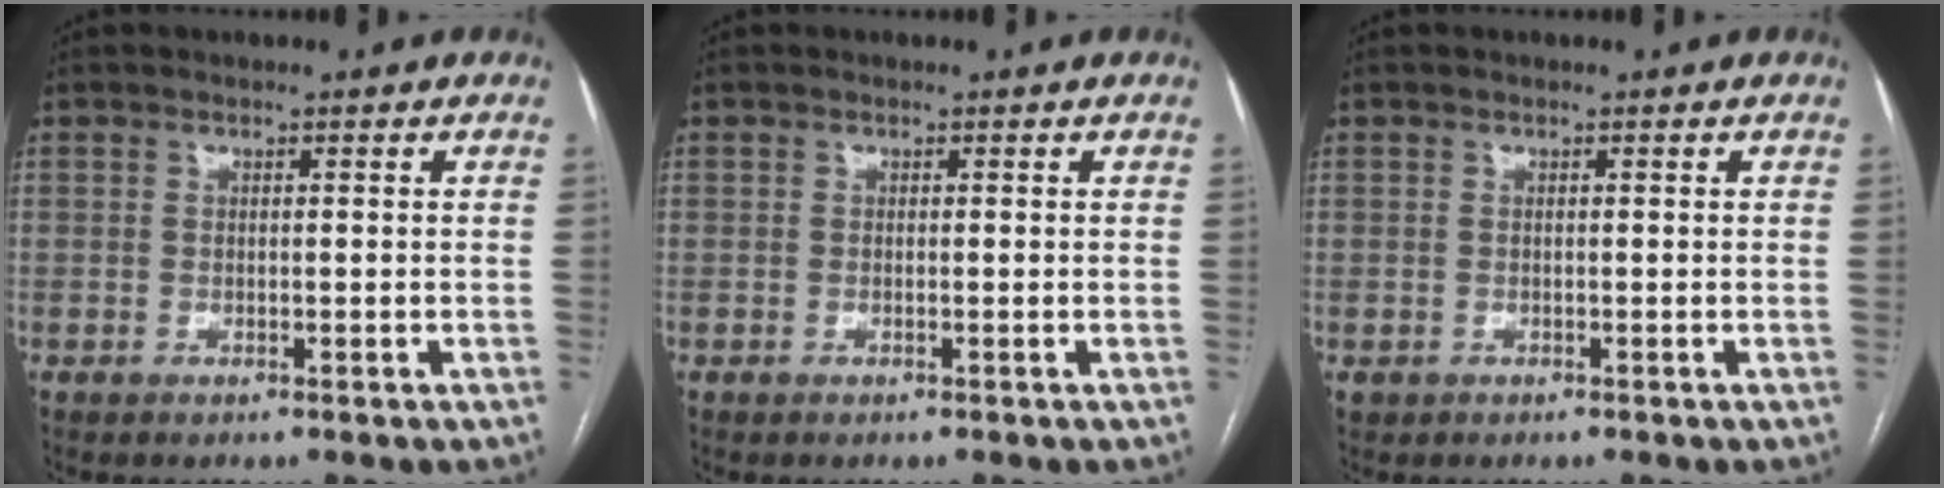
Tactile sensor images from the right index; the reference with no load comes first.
{"total": 0.0}
{"total": 0.5, "force": [-0.1, 0.5, 0.0], "torque": [-0.003, 0.004, 0.002]}